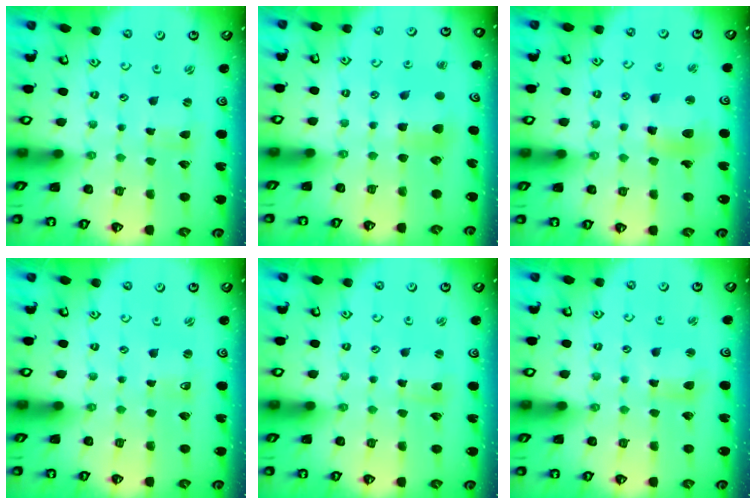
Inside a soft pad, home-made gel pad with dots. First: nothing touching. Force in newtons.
{"total": 6.3, "press": 6.3, "slide": 0.4}
{"total": 11.8, "press": 11.5, "slide": 2.5}
{"total": 0.0}
{"total": 2.1, "press": 2.1, "slide": 0.2}
{"total": 5.5, "press": 5.4, "slide": 0.8}